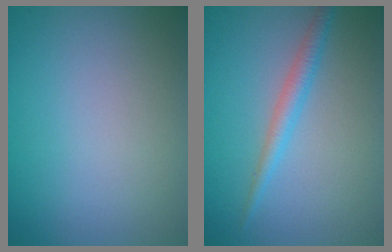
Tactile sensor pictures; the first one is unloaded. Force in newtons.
{"total": 2.0, "press": 2.0, "slide": 0.0}